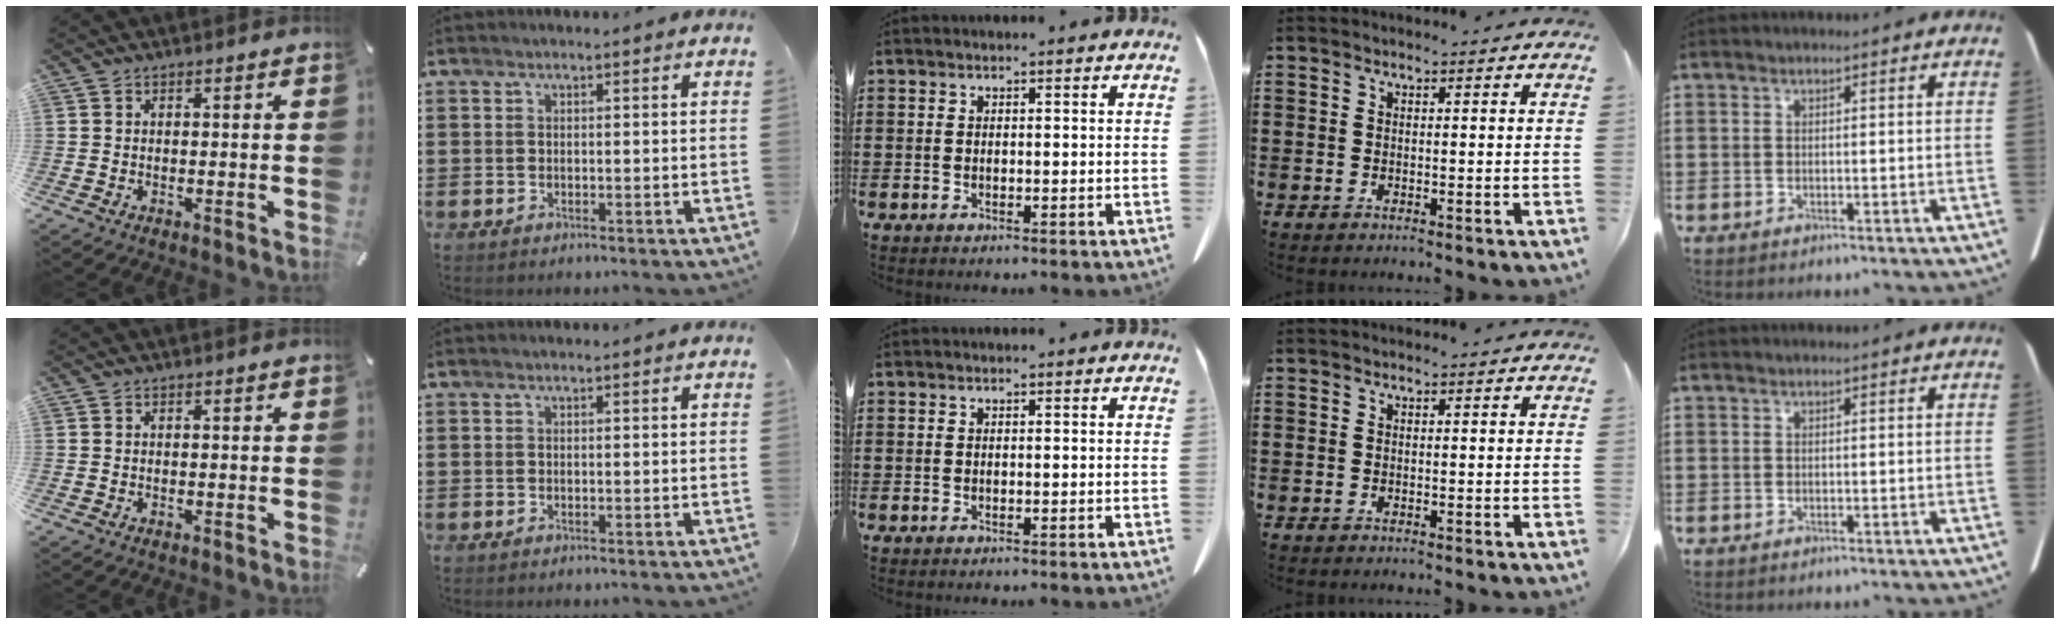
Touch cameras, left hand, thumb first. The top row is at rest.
{}